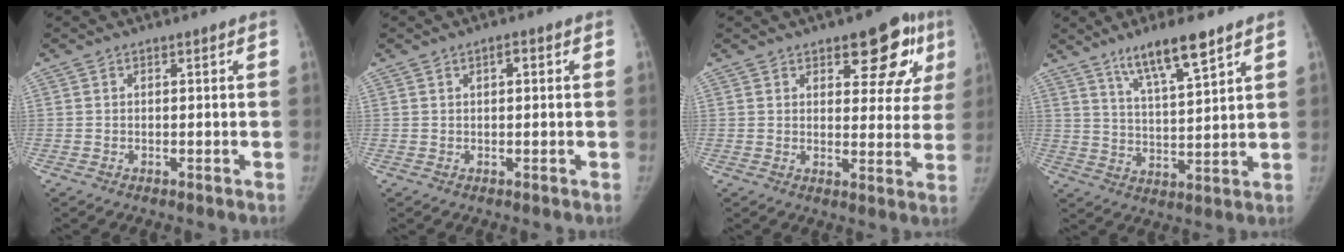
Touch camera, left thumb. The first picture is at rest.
{"total": 1.5, "force": [0.5, 0.6, 1.2], "torque": [-0.016, 0.002, 0.006]}
{"total": 12.1, "force": [6.3, 5.7, 8.6], "torque": [-0.056, -0.020, 0.077]}
{"total": 10.5, "force": [7.1, 1.7, 7.5], "torque": [-0.125, -0.039, 0.131]}